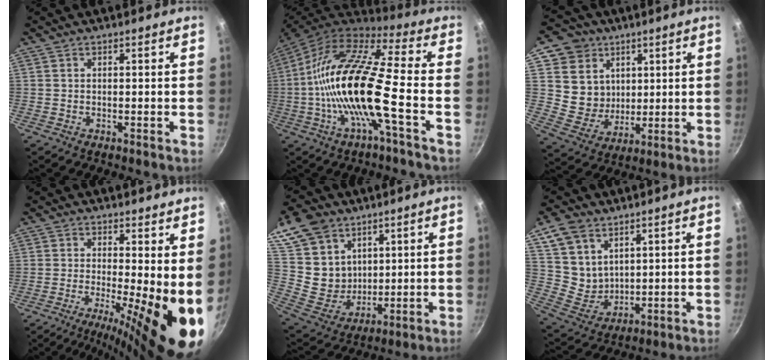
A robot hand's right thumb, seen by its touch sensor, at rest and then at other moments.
{"total": 19.8, "force": [-3.7, 4.3, 18.9], "torque": [-0.356, 0.038, -0.091]}
{"total": 11.9, "force": [4.3, 10.5, 3.4], "torque": [-0.022, -0.022, 0.086]}
{"total": 12.4, "force": [-1.2, 2.7, 12.1], "torque": [-0.164, -0.016, -0.023]}
{"total": 15.7, "force": [8.5, 11.6, 6.3], "torque": [-0.090, -0.033, 0.177]}
{"total": 10.3, "force": [5.7, 7.3, 4.6], "torque": [-0.063, -0.025, 0.126]}